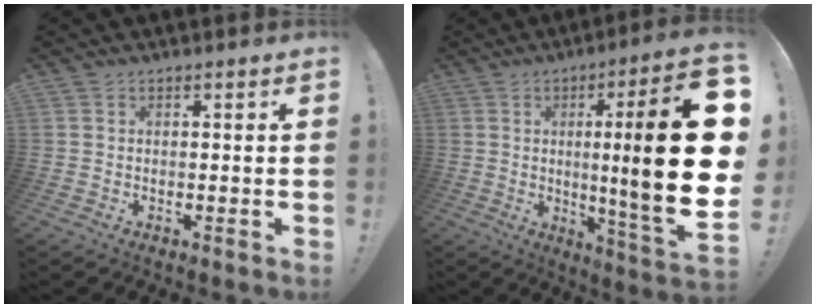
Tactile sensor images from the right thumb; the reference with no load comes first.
{"total": 26.0, "force": [2.0, 1.9, 25.8], "torque": [-0.406, -0.025, 0.025]}